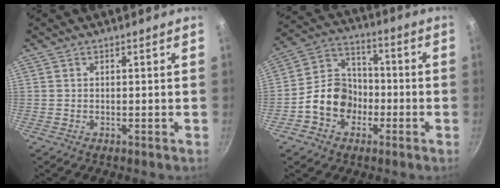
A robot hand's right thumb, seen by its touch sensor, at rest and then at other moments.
{"total": 11.6, "force": [-3.6, 9.3, 5.8], "torque": [-0.065, 0.044, -0.079]}